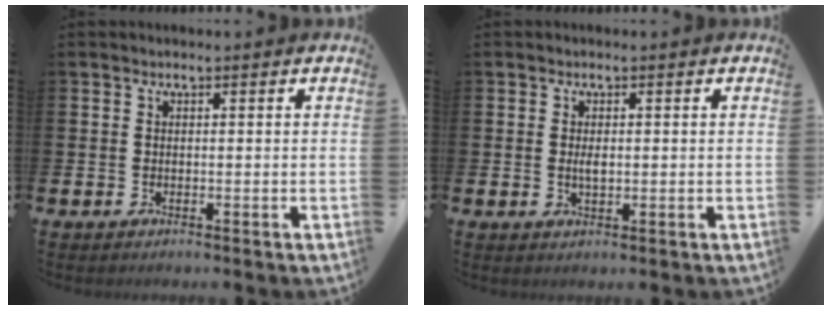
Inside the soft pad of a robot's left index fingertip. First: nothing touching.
{"total": 1.5, "force": [0.2, 0.7, 1.4], "torque": [-0.021, 0.002, 0.000]}